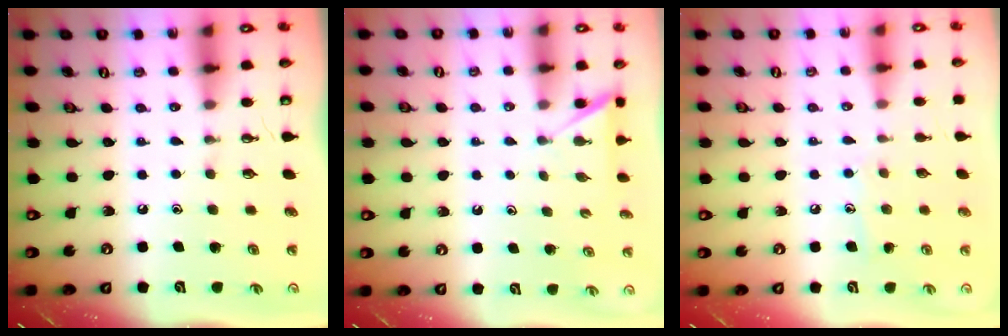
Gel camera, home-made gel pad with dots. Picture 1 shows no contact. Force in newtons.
{"total": 2.7, "press": 2.7, "slide": 0.2}
{"total": 6.2, "press": 6.2, "slide": 0.1}